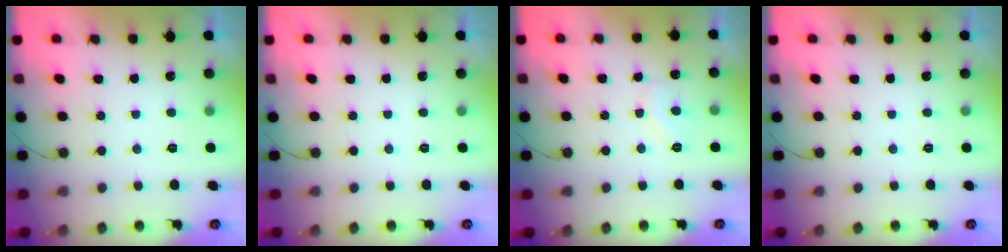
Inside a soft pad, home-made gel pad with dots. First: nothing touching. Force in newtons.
{"total": 0.0}
{"total": 5.9, "press": 5.9, "slide": 0.6}
{"total": 0.0}